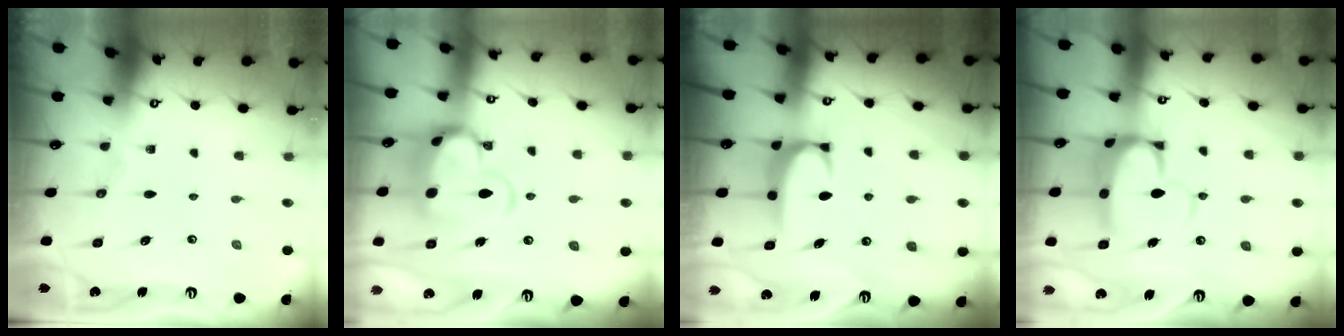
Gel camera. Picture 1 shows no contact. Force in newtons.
{"total": 9.5, "press": 9.3, "slide": 1.9}
{"total": 2.0, "press": 1.9, "slide": 0.5}
{"total": 9.4, "press": 9.3, "slide": 1.3}